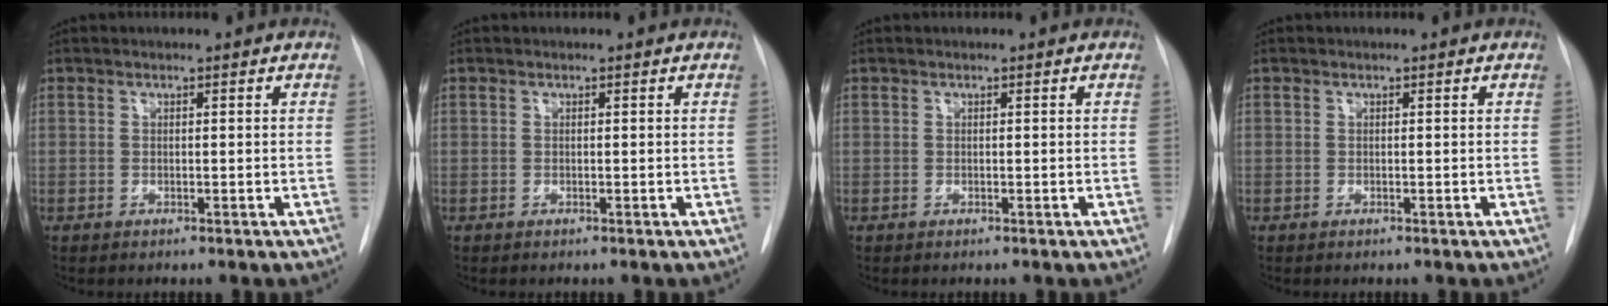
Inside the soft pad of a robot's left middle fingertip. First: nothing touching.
{"total": 0.0}
{"total": 0.0}
{"total": 0.0}